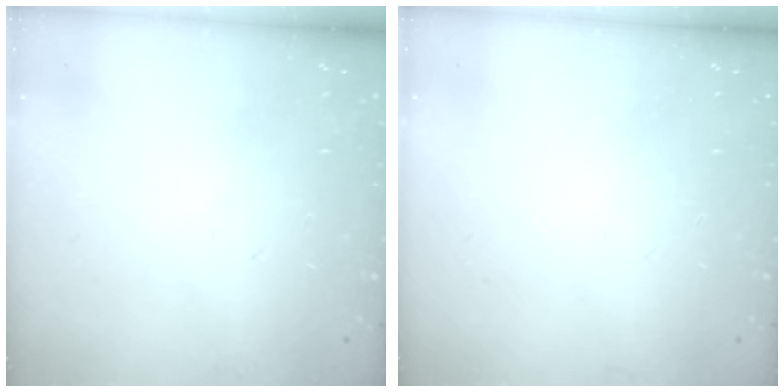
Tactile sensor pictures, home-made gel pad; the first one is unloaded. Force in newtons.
{"total": 0.0}